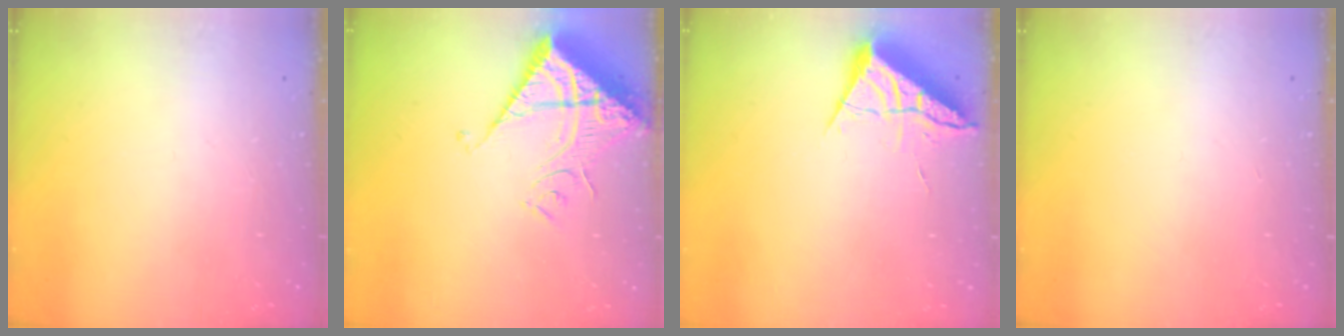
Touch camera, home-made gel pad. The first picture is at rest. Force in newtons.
{"total": 13.1, "press": 13.0, "slide": 1.7}
{"total": 6.0, "press": 5.9, "slide": 0.4}
{"total": 0.0}